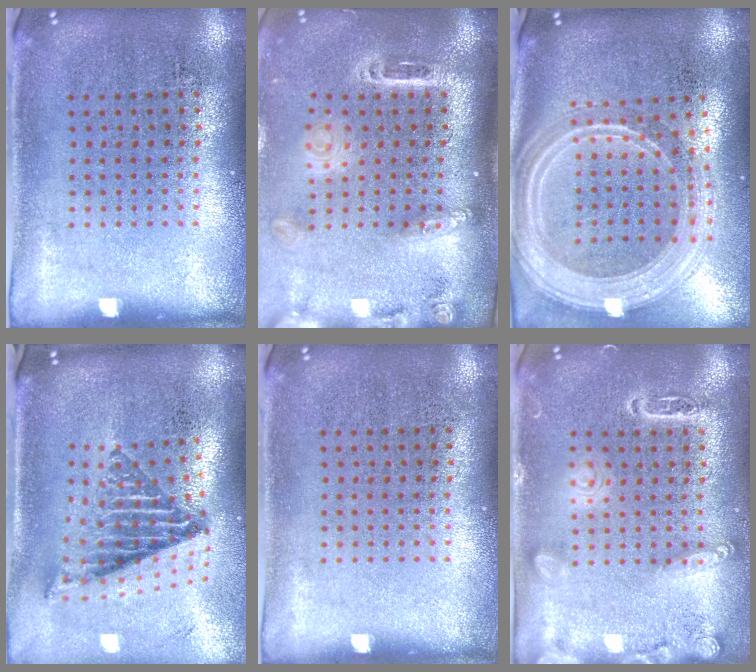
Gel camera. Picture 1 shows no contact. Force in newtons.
{"total": 2.5, "press": 1.9, "slide": 1.7}
{"total": 2.9, "press": 2.3, "slide": 1.7}
{"total": 2.1, "press": 1.4, "slide": 1.5}
{"total": 0.0}
{"total": 2.8, "press": 2.8, "slide": 0.2}